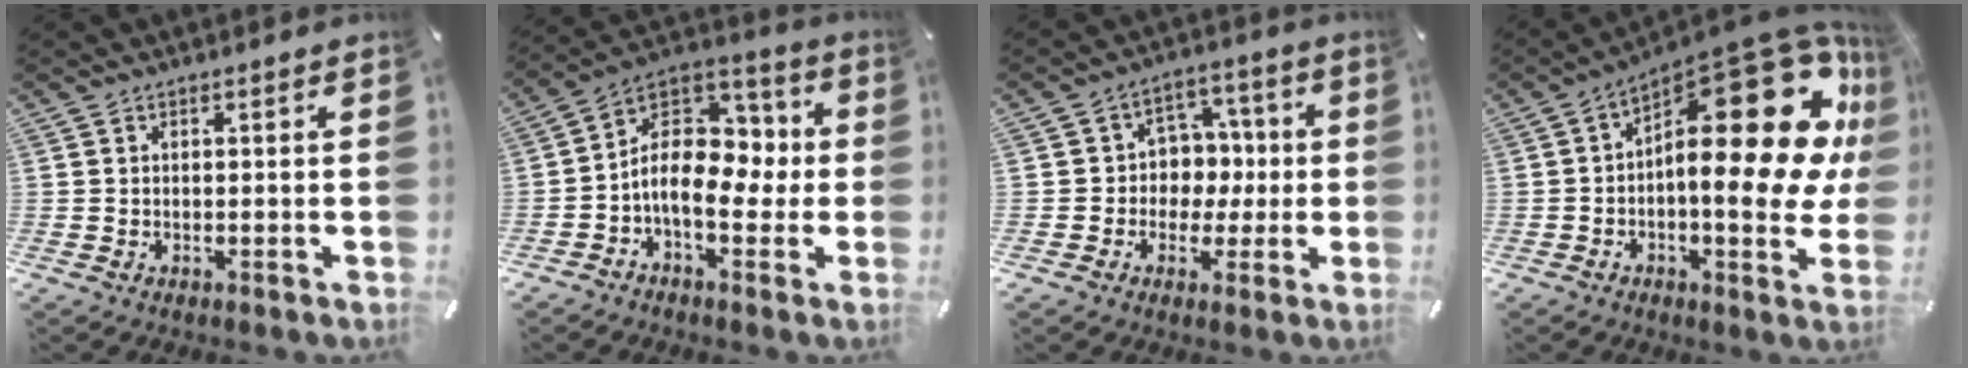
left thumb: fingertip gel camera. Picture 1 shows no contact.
{"total": 11.8, "force": [-2.2, 8.3, 8.1], "torque": [-0.143, 0.001, -0.040]}
{"total": 7.9, "force": [-0.8, 7.6, 1.9], "torque": [-0.031, 0.011, -0.011]}
{"total": 27.4, "force": [7.2, 11.5, 23.8], "torque": [-0.307, -0.079, 0.132]}